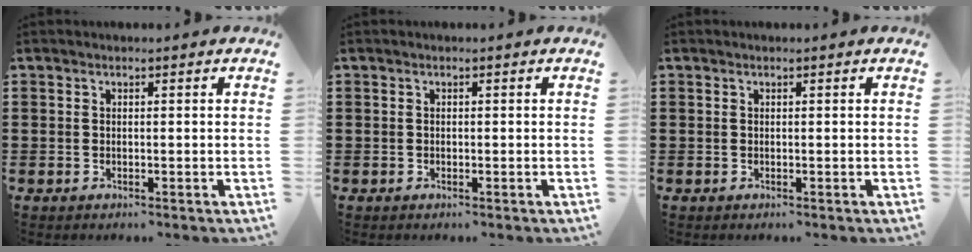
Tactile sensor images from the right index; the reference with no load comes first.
{"total": 0.0}
{"total": 0.0}